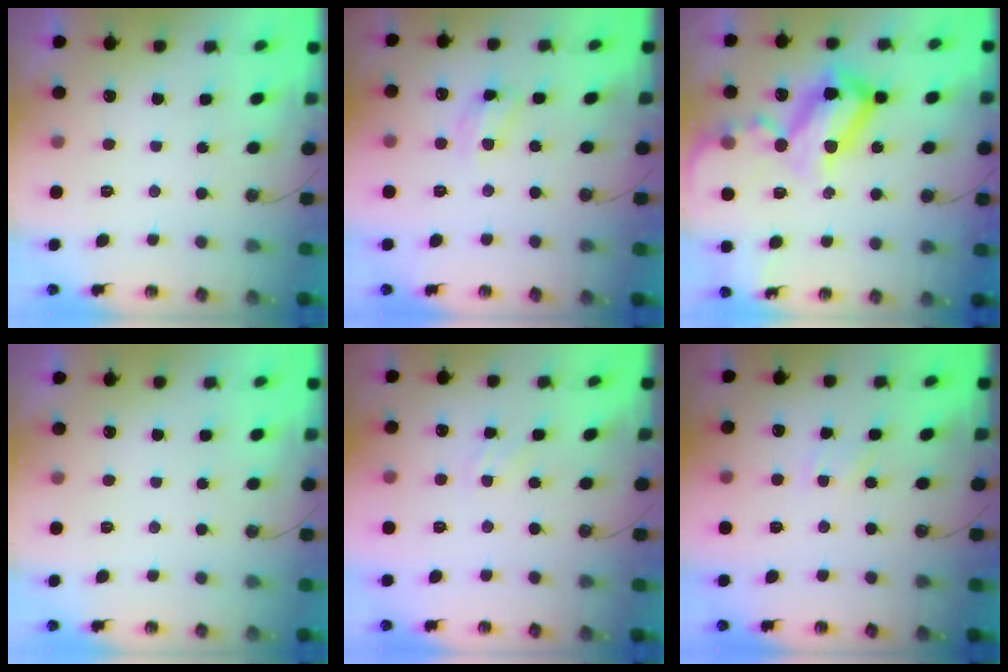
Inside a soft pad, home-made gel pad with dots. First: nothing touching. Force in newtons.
{"total": 9.5, "press": 9.5, "slide": 0.6}
{"total": 26.2, "press": 26.1, "slide": 2.5}
{"total": 0.0}
{"total": 1.1, "press": 1.1, "slide": 0.2}
{"total": 2.2, "press": 2.2, "slide": 0.4}